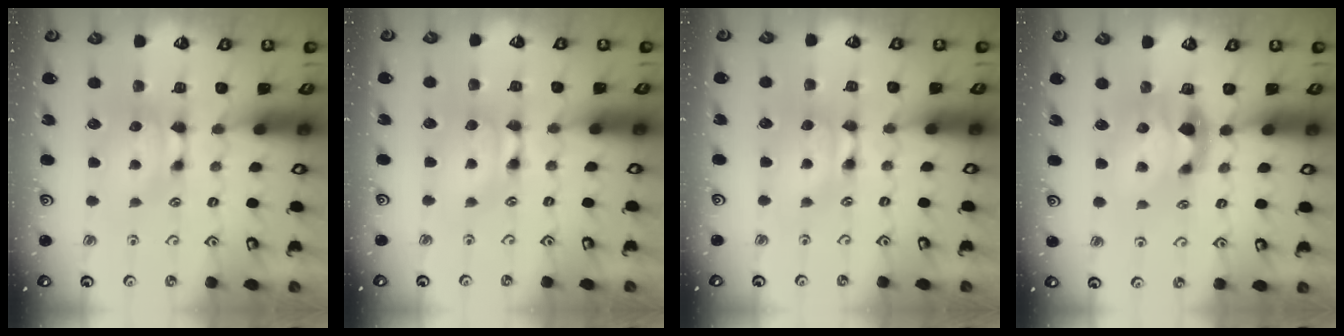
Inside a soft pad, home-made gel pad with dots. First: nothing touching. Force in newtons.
{"total": 1.8, "press": 1.8, "slide": 0.1}
{"total": 1.2, "press": 1.2, "slide": 0.2}
{"total": 2.9, "press": 2.6, "slide": 1.3}